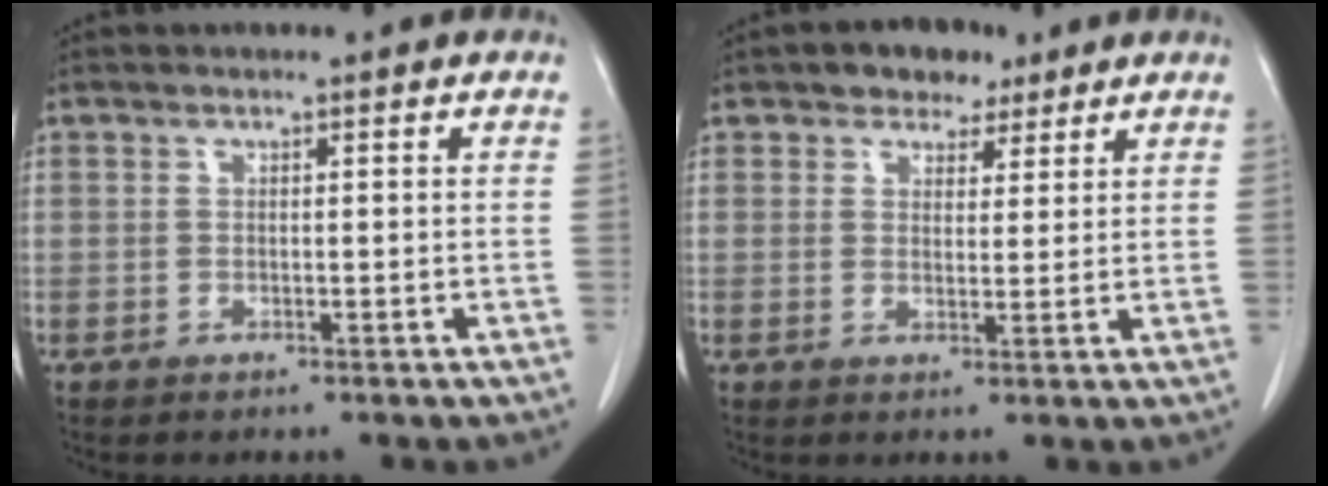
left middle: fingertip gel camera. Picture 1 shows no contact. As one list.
[{"total": 4.8, "force": [3.4, 2.9, 1.8], "torque": [-0.025, 0.010, 0.056]}]